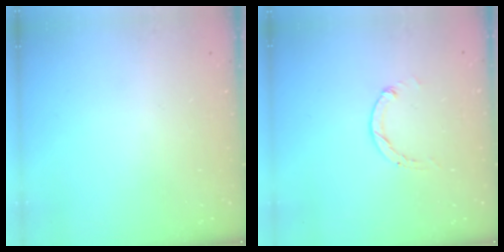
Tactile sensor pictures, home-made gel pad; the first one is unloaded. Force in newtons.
{"total": 1.2, "press": 1.2, "slide": 0.3}